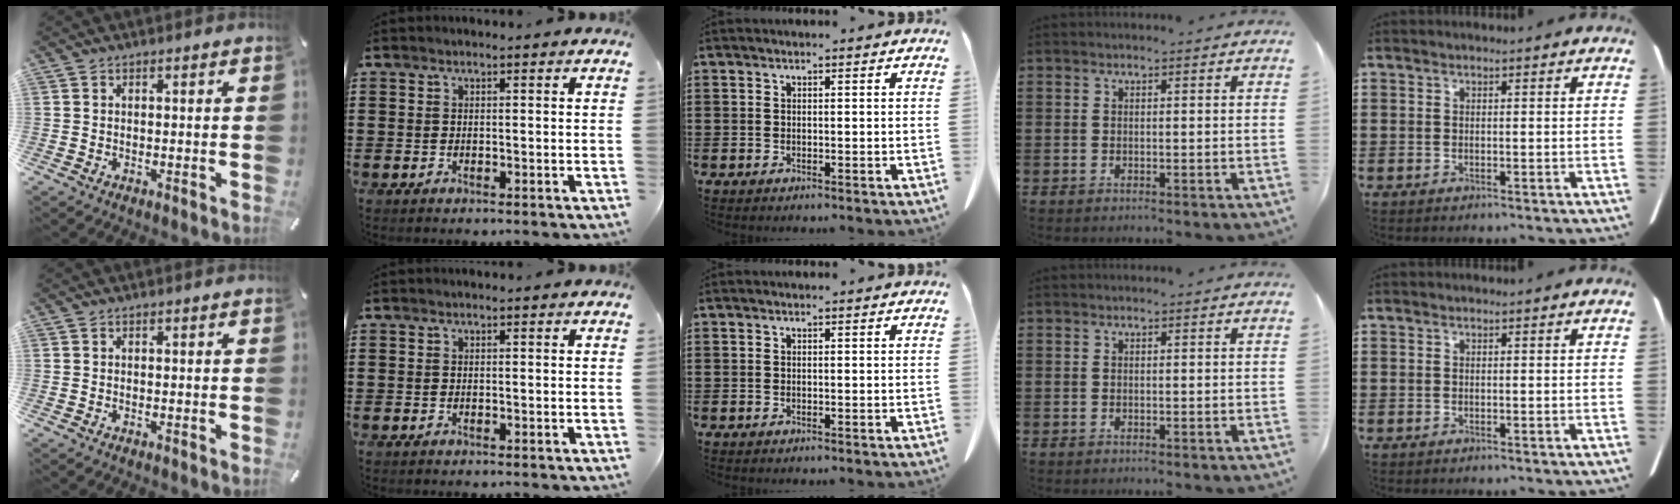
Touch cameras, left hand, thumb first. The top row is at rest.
{}